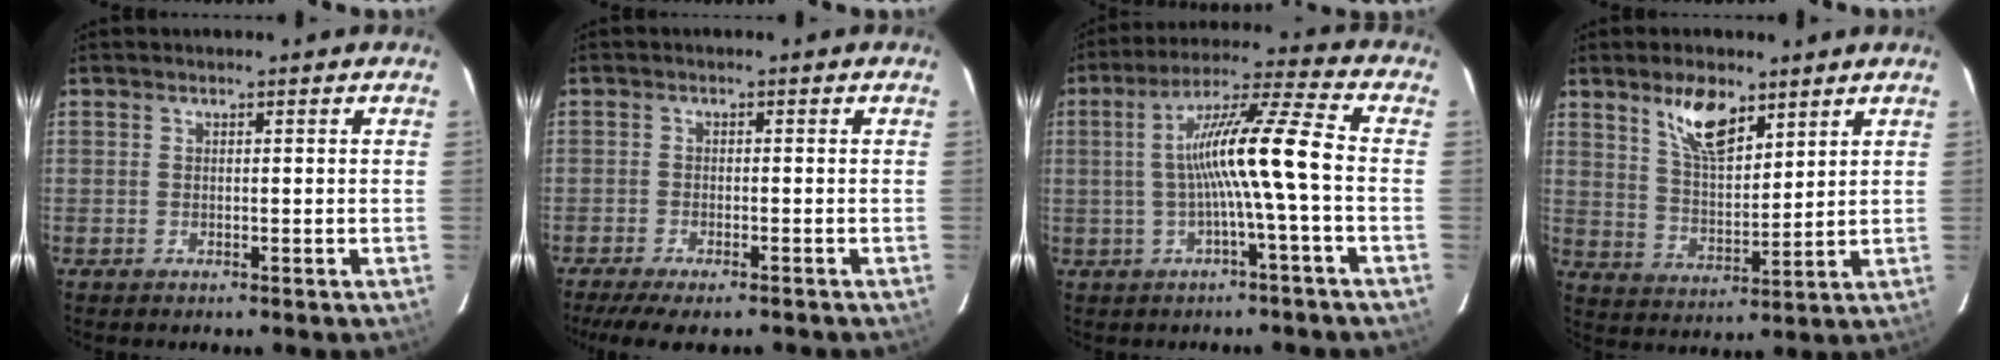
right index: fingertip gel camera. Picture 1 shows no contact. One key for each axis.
{"total": 9.2, "fx": -7.5, "fy": 2.2, "fz": 4.8, "tx": -0.110, "ty": -0.029, "tz": -0.122}
{"total": 11.8, "fx": -1.5, "fy": -1.0, "fz": 11.6, "tx": -0.211, "ty": 0.019, "tz": -0.022}
{"total": 9.6, "fx": 6.2, "fy": 3.9, "fz": 6.3, "tx": -0.106, "ty": 0.002, "tz": 0.121}